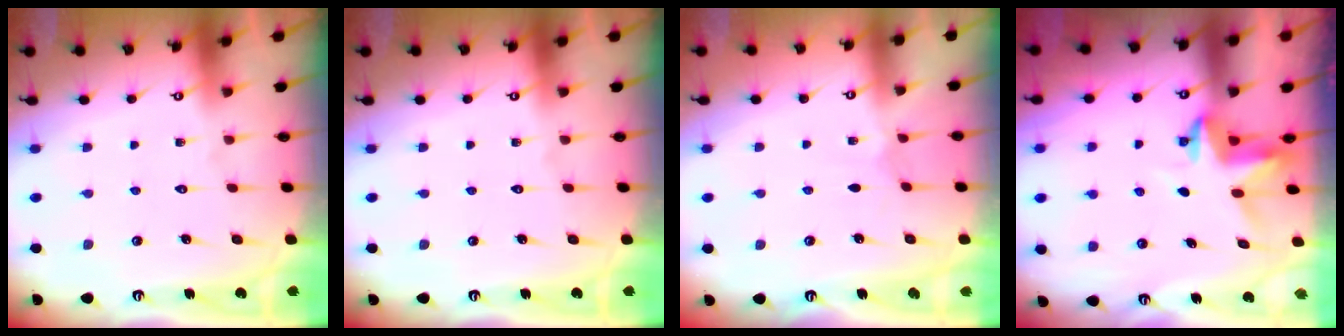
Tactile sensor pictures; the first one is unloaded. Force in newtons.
{"total": 0.0}
{"total": 0.5, "press": 0.5, "slide": 0.2}
{"total": 3.7, "press": 3.7, "slide": 0.4}